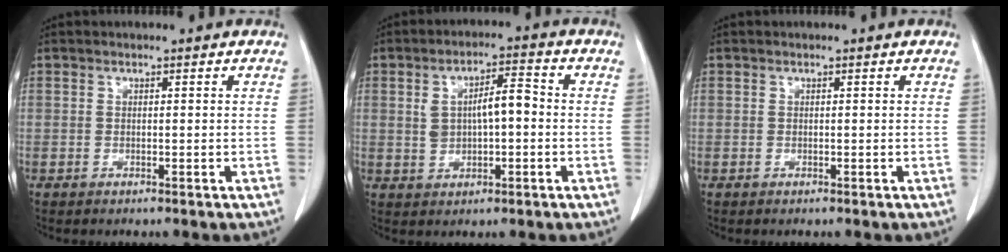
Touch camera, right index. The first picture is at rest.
{"total": 6.5, "force": [0.4, 2.5, 6.0], "torque": [-0.109, 0.018, 0.009]}
{"total": 0.0}